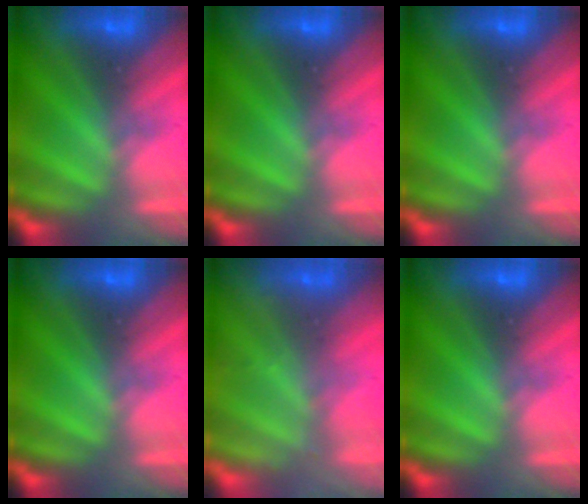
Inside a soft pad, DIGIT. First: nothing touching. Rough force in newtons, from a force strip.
{"total": 0.0}
{"total": 0.0}
{"total": 0.0}
{"total": 2.3}
{"total": 0.0}